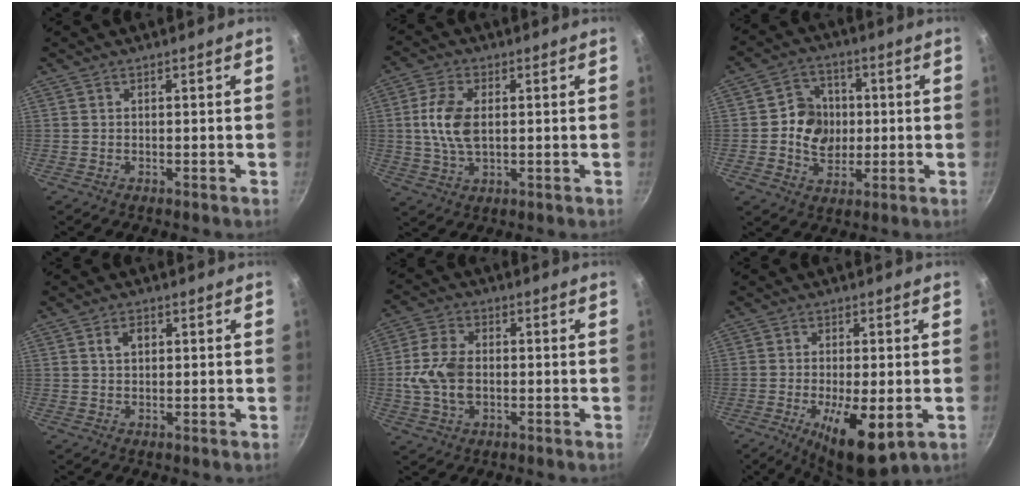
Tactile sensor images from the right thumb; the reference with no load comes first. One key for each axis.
{"total": 8.4, "fx": 1.0, "fy": 4.8, "fz": 6.9, "tx": -0.136, "ty": 0.003, "tz": 0.017}
{"total": 9.6, "fx": 0.1, "fy": 8.3, "fz": 4.9, "tx": -0.046, "ty": 0.001, "tz": -0.008}
{"total": 2.7, "fx": 1.0, "fy": 1.9, "fz": 1.7, "tx": -0.019, "ty": 0.000, "tz": 0.015}
{"total": 9.2, "fx": -0.7, "fy": 6.3, "fz": 6.7, "tx": -0.124, "ty": 0.010, "tz": -0.019}
{"total": 11.3, "fx": -3.4, "fy": 3.6, "fz": 10.1, "tx": -0.165, "ty": 0.000, "tz": -0.047}